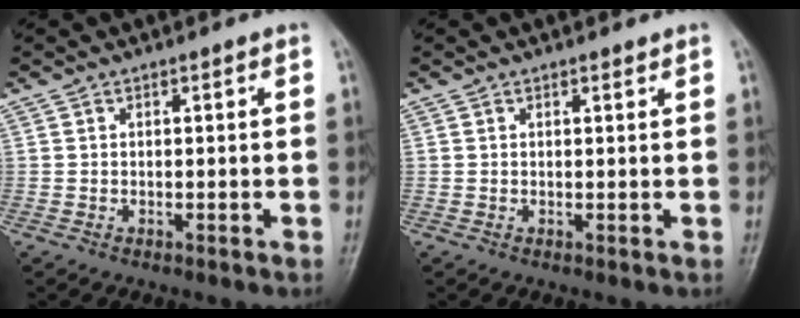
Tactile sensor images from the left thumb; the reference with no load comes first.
{"total": 0.6, "force": [0.5, 0.2, 0.3], "torque": [-0.007, -0.004, 0.008]}